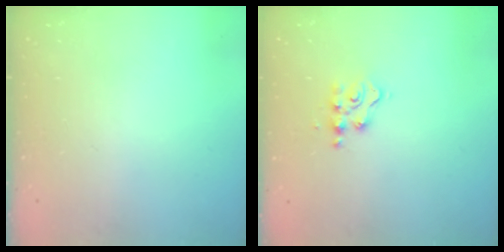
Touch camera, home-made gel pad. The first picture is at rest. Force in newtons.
{"total": 4.4, "press": 4.4, "slide": 0.4}